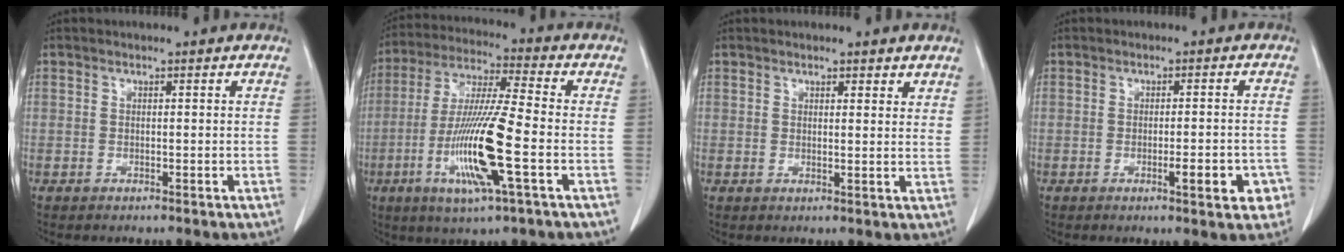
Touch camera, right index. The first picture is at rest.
{"total": 15.0, "force": [-4.3, 0.4, 14.4], "torque": [-0.293, -0.018, -0.084]}
{"total": 3.2, "force": [2.7, 0.9, 1.4], "torque": [-0.016, -0.007, 0.031]}
{"total": 5.2, "force": [-2.0, 1.2, 4.7], "torque": [-0.056, -0.002, -0.024]}